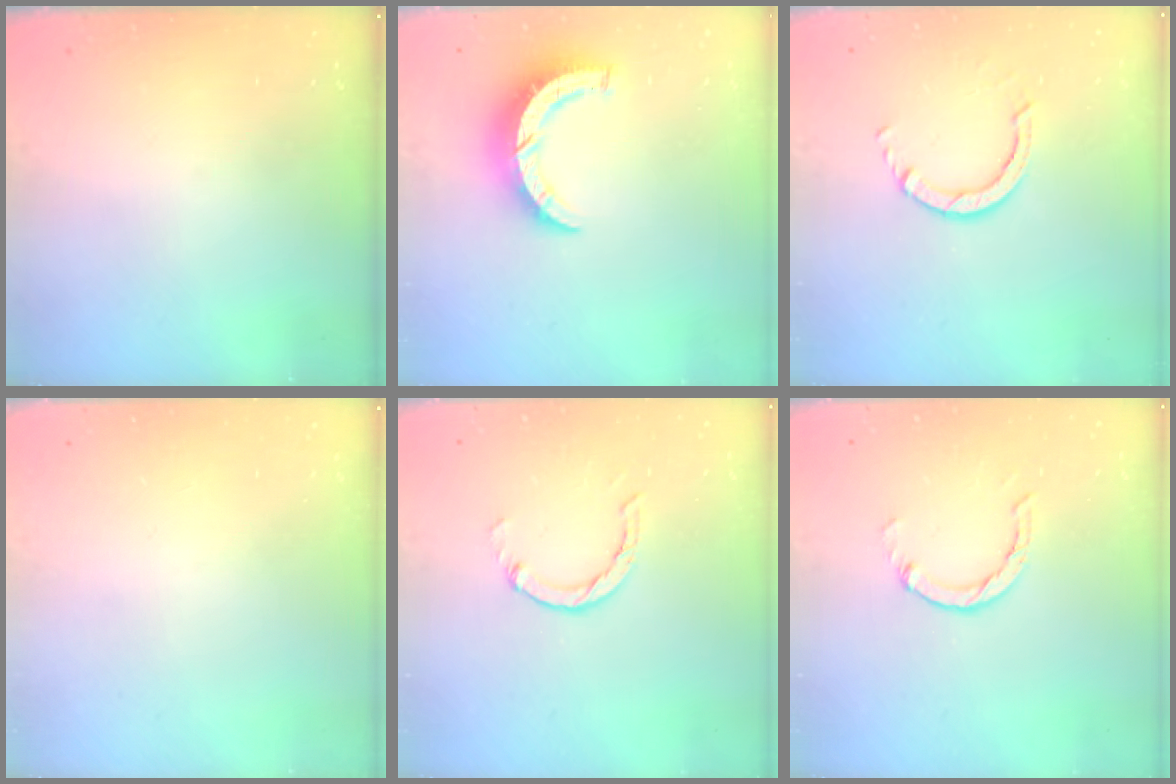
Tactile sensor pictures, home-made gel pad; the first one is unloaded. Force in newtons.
{"total": 8.0, "press": 7.9, "slide": 0.7}
{"total": 3.0, "press": 3.0, "slide": 0.4}
{"total": 0.0}
{"total": 2.9, "press": 2.9, "slide": 0.4}
{"total": 2.9, "press": 2.9, "slide": 0.4}